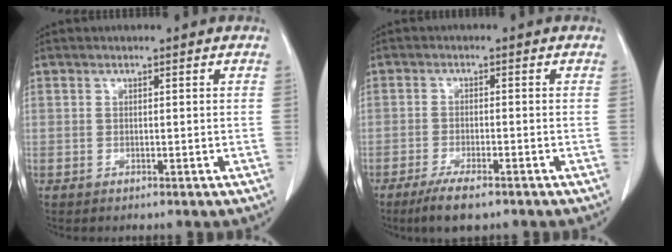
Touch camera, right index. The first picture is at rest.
{"total": 5.3, "force": [-3.7, 1.0, 3.6], "torque": [-0.063, -0.010, -0.061]}